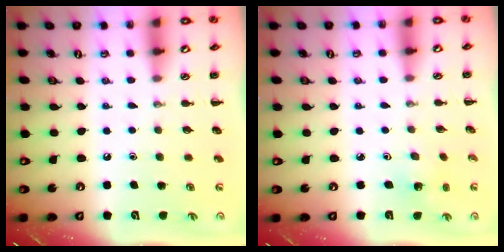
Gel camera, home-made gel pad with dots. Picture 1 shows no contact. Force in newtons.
{"total": 1.6, "press": 1.5, "slide": 0.6}